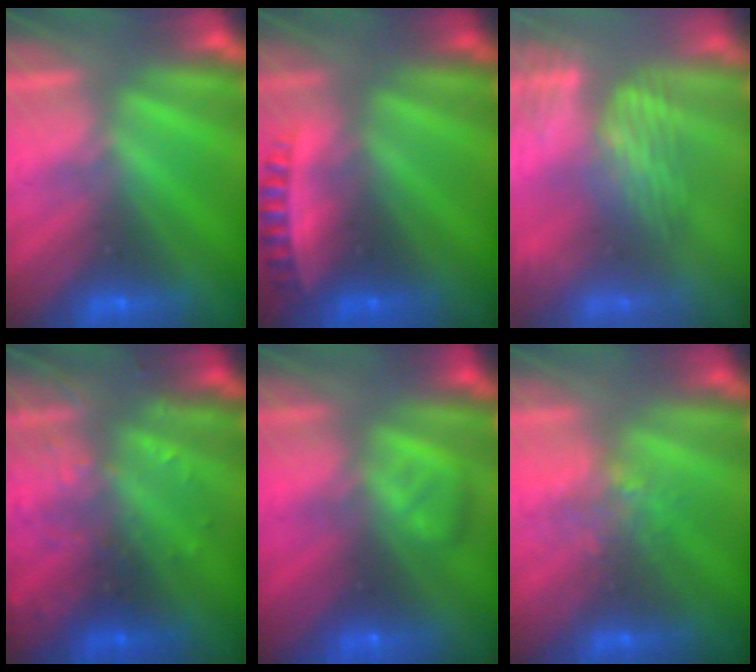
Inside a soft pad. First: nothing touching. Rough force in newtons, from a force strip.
{"total": 2.9}
{"total": 3.6}
{"total": 3.1}
{"total": 8.7}
{"total": 3.7}